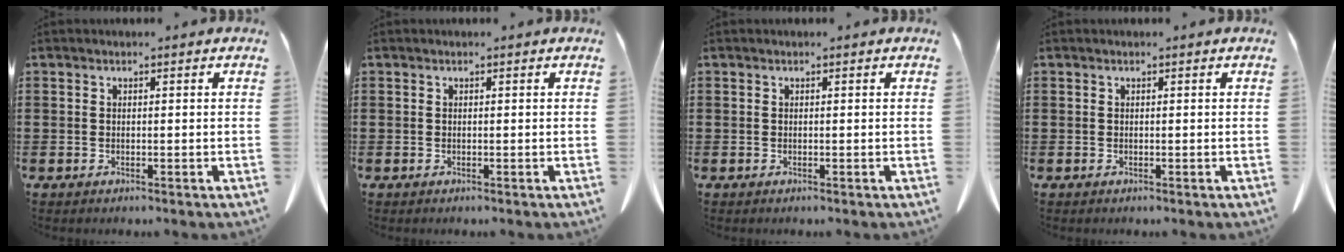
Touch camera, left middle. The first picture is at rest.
{"total": 0.0}
{"total": 0.0}
{"total": 0.0}